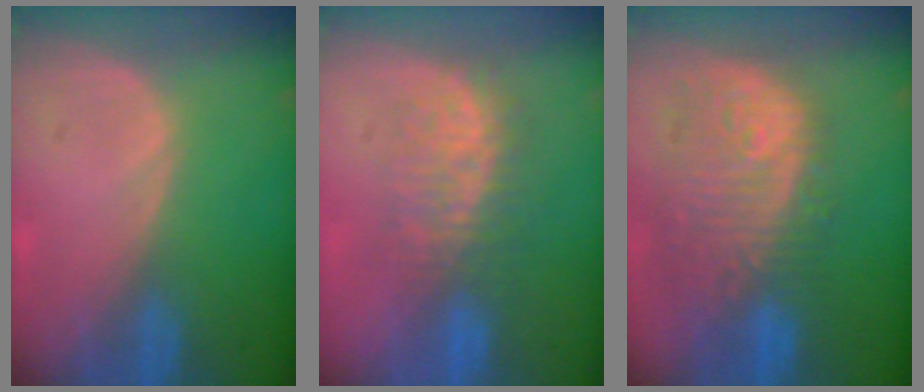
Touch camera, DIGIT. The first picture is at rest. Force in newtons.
{"total": 7.5, "press": 7.3, "slide": 1.7}
{"total": 12.0, "press": 10.8, "slide": 5.3}